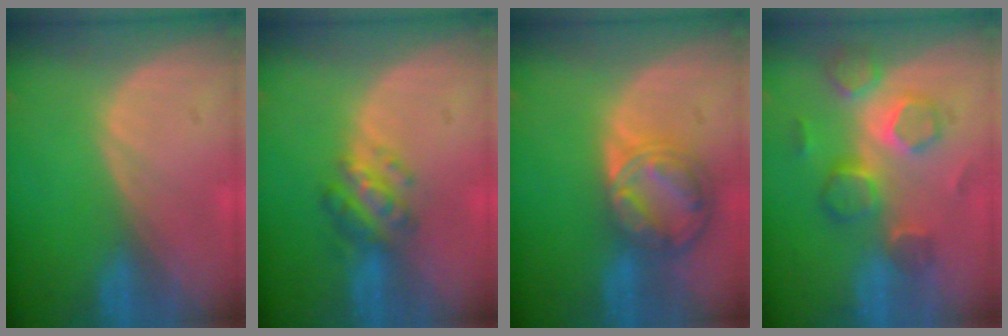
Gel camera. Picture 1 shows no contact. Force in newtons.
{"total": 5.1, "press": 5.0, "slide": 1.2}
{"total": 8.7, "press": 7.4, "slide": 4.6}
{"total": 9.0, "press": 7.8, "slide": 4.4}